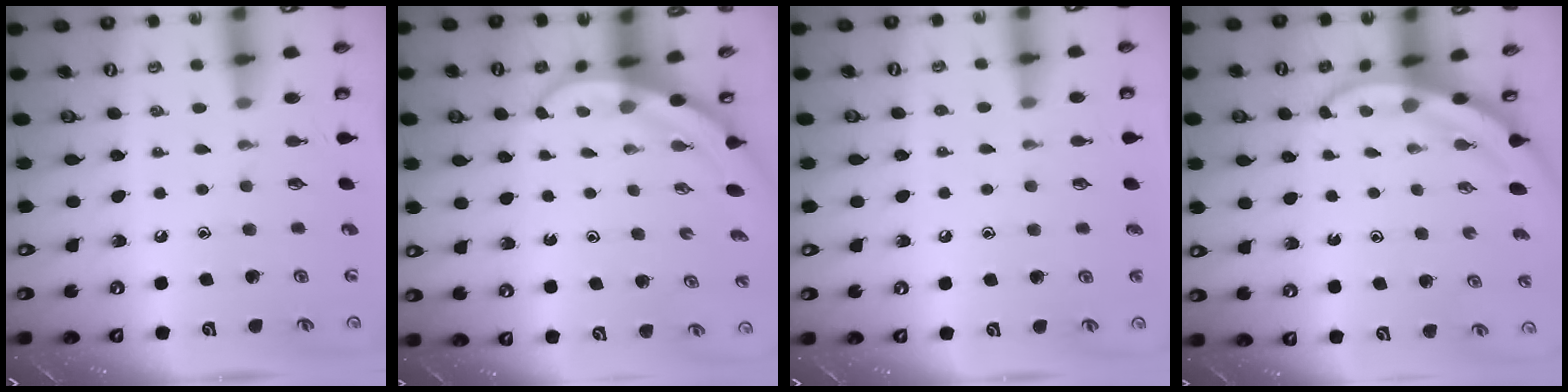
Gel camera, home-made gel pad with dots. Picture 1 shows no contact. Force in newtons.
{"total": 3.9, "press": 3.9, "slide": 0.2}
{"total": 3.2, "press": 3.2, "slide": 0.4}
{"total": 3.9, "press": 3.9, "slide": 0.5}